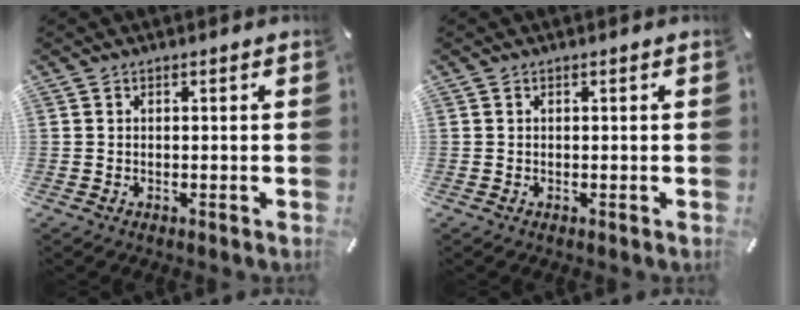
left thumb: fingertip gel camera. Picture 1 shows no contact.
{"total": 0.0}